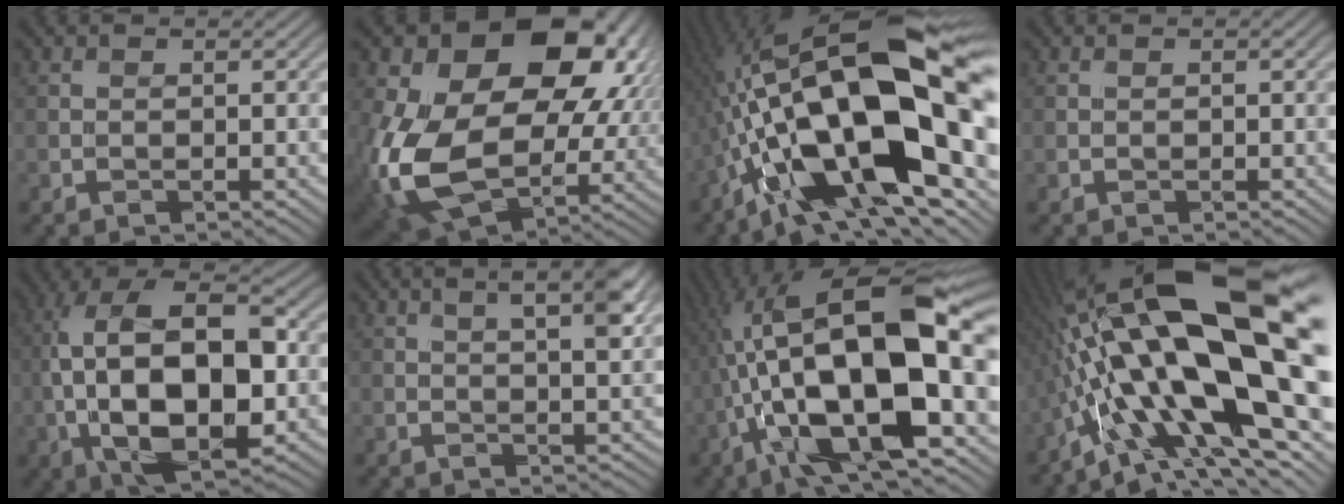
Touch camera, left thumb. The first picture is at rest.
{"total": 19.7, "force": [3.6, 14.2, 13.2], "torque": [-0.299, -0.037, 0.087]}
{"total": 20.4, "force": [-2.5, 8.0, 18.6], "torque": [-0.349, 0.021, -0.055]}
{"total": 0.6, "force": [0.1, 0.2, 0.5], "torque": [-0.009, 0.000, 0.002]}
{"total": 16.1, "force": [-0.9, 8.4, 13.7], "torque": [-0.271, 0.007, -0.019]}
{"total": 5.6, "force": [3.2, 0.9, 4.6], "torque": [-0.074, 0.007, 0.056]}
{"total": 18.0, "force": [-1.9, 6.7, 16.6], "torque": [-0.310, 0.030, -0.046]}
{"total": 21.9, "force": [1.2, 7.4, 20.5], "torque": [-0.384, 0.011, 0.022]}